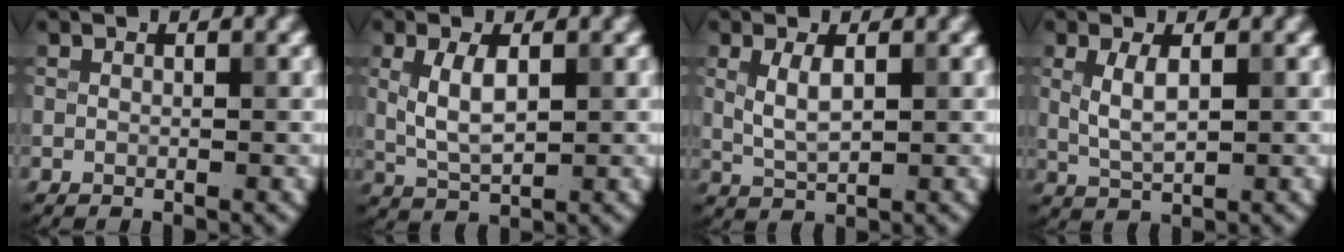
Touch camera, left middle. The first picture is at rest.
{"total": 3.5, "force": [0.6, 1.6, 3.0], "torque": [-0.067, -0.001, 0.015]}
{"total": 2.5, "force": [0.6, 1.0, 2.2], "torque": [-0.049, 0.000, 0.016]}
{"total": 2.6, "force": [0.6, 1.0, 2.3], "torque": [-0.052, 0.000, 0.015]}